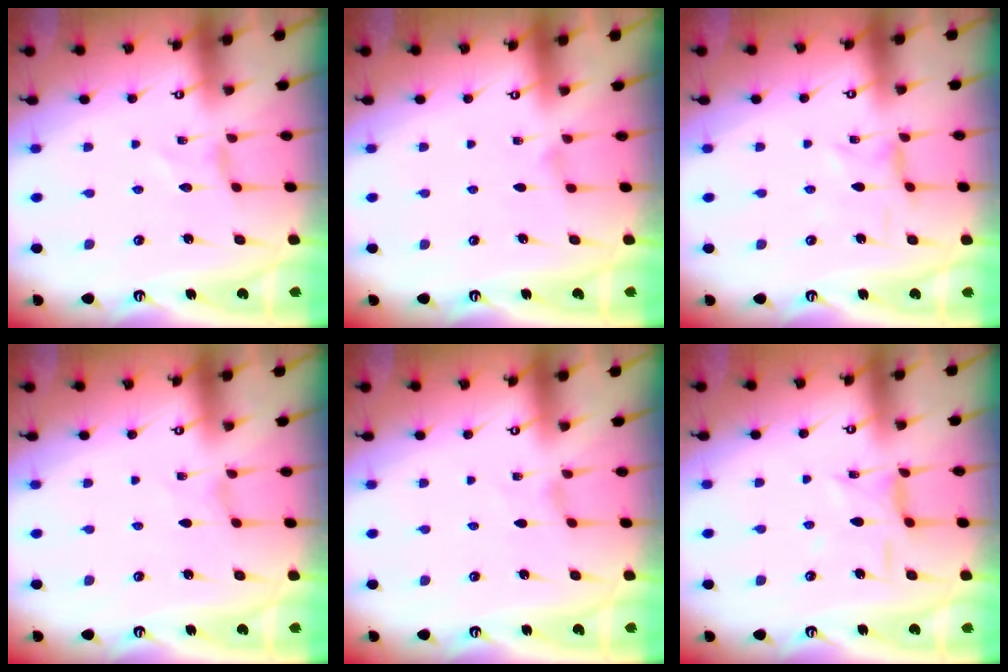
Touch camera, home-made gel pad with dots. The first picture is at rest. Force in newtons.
{"total": 2.1, "press": 2.1, "slide": 0.4}
{"total": 0.6, "press": 0.5, "slide": 0.2}
{"total": 0.0}
{"total": 0.5, "press": 0.5, "slide": 0.2}
{"total": 6.8, "press": 6.8, "slide": 0.4}